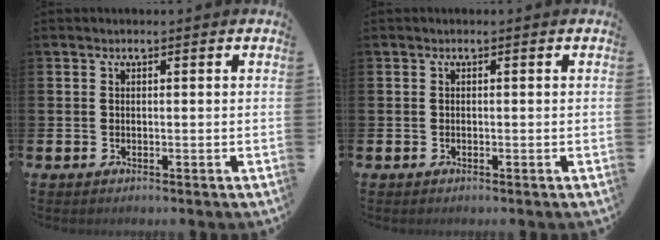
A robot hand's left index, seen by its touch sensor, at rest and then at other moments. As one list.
[{"total": 0.0}]